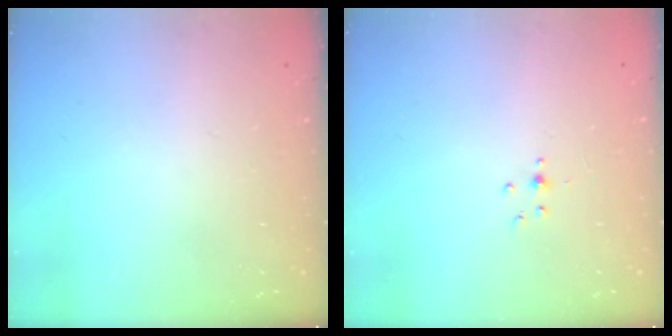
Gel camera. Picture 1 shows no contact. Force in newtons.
{"total": 2.5, "press": 2.3, "slide": 1.0}